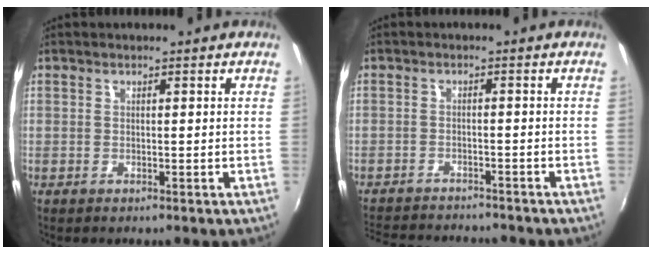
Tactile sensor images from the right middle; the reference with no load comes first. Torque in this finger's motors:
{"motor_torque": [0.91, -1.23, 0.09, 0.03]}